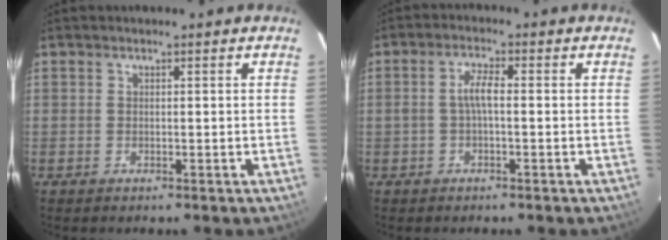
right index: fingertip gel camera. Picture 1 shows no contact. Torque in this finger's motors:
{"motor_torque": [0.34, -0.24, 0.20, 0.07]}